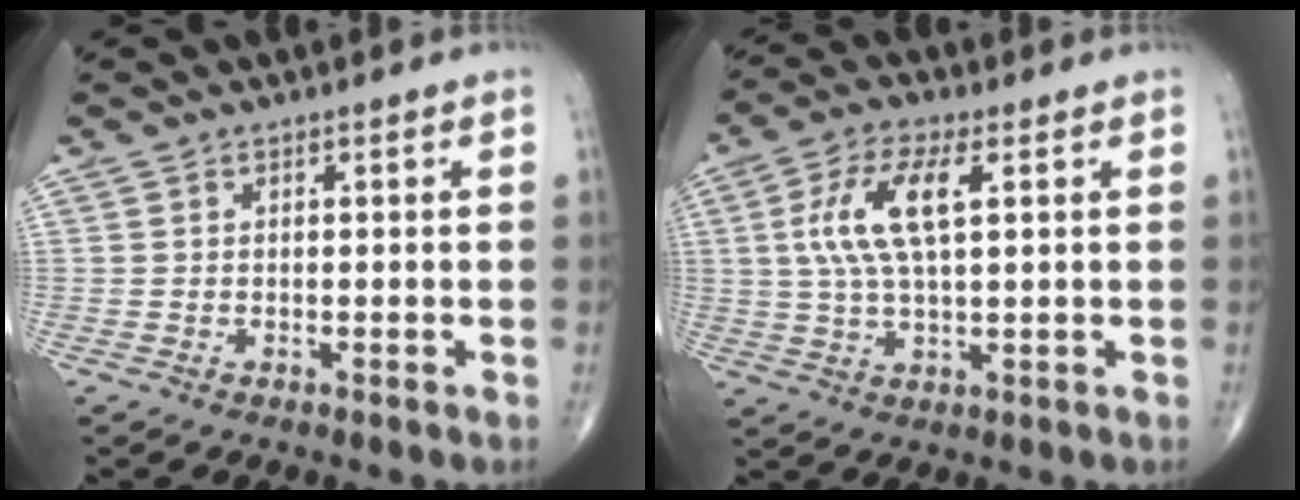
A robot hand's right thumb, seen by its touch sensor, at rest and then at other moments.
{"total": 10.7, "force": [2.5, 4.0, 9.6], "torque": [-0.205, 0.006, 0.049]}